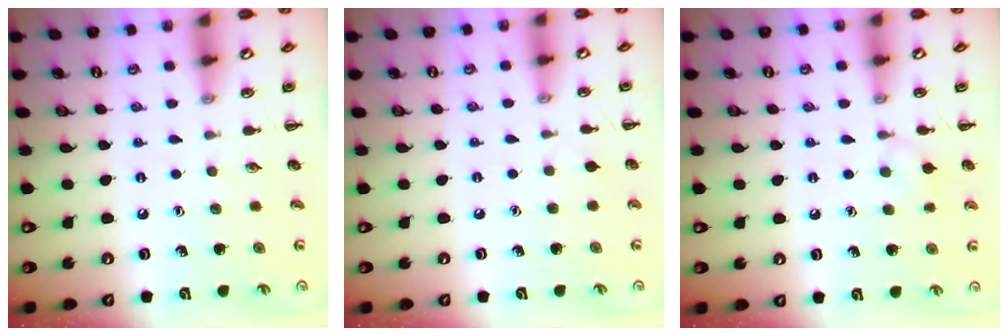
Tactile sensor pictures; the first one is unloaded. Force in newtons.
{"total": 2.3, "press": 2.0, "slide": 1.0}
{"total": 6.2, "press": 5.8, "slide": 2.1}